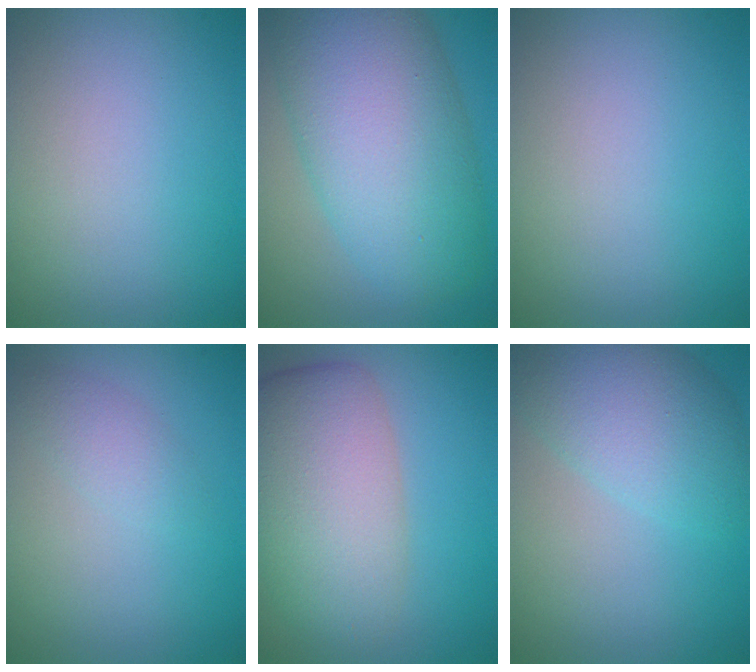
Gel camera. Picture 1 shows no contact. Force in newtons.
{"total": 11.1, "press": 11.1, "slide": 0.2}
{"total": 0.0}
{"total": 1.6, "press": 1.6, "slide": 0.1}
{"total": 7.5, "press": 7.5, "slide": 0.4}
{"total": 6.4, "press": 6.4, "slide": 0.3}